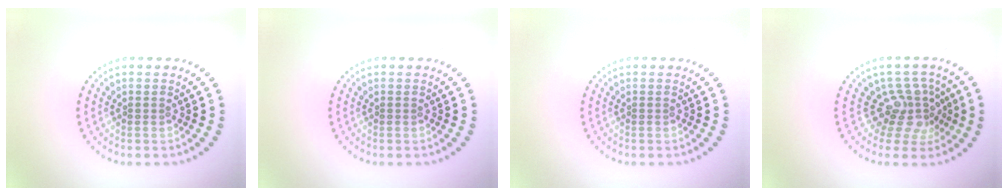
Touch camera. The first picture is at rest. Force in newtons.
{"total": 0.0}
{"total": 0.0}
{"total": 3.5, "press": 2.5, "slide": 2.5}